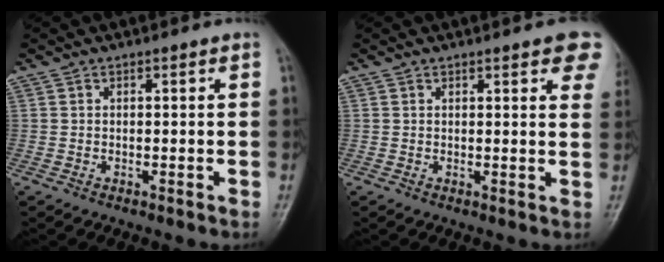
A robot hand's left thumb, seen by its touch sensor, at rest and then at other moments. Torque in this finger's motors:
{"motor_torque": [1.15, 0.86, 0.77, -0.50, 0.02]}